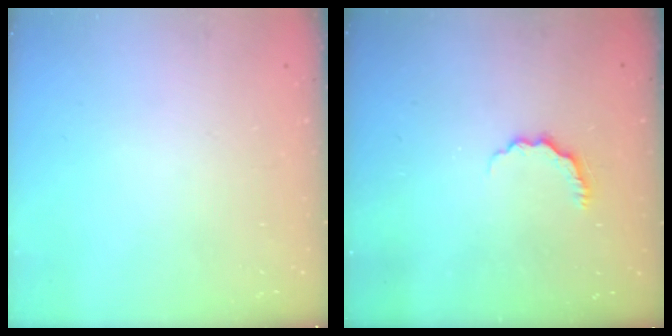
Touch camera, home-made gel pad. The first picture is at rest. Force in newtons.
{"total": 3.3, "press": 3.2, "slide": 0.7}